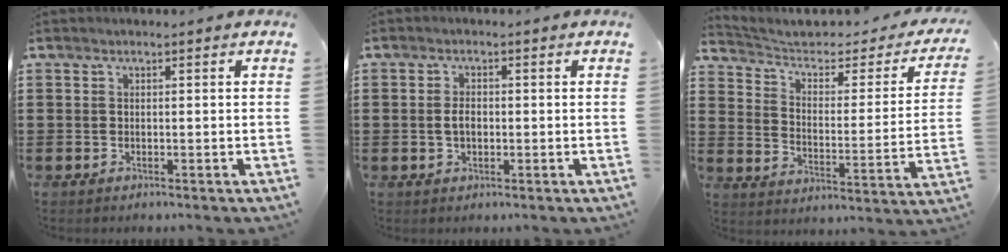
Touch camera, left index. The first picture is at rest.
{"total": 2.4, "force": [-0.3, 1.2, 2.1], "torque": [-0.041, 0.004, -0.008]}
{"total": 3.5, "force": [2.3, 1.3, 2.3], "torque": [-0.063, -0.022, 0.030]}